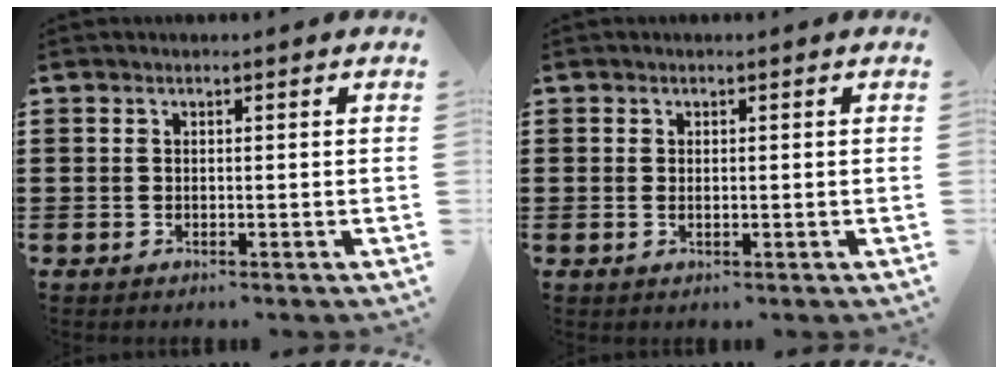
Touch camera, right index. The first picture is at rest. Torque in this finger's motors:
{"motor_torque": [-0.64, 1.50, -0.02, 0.00]}